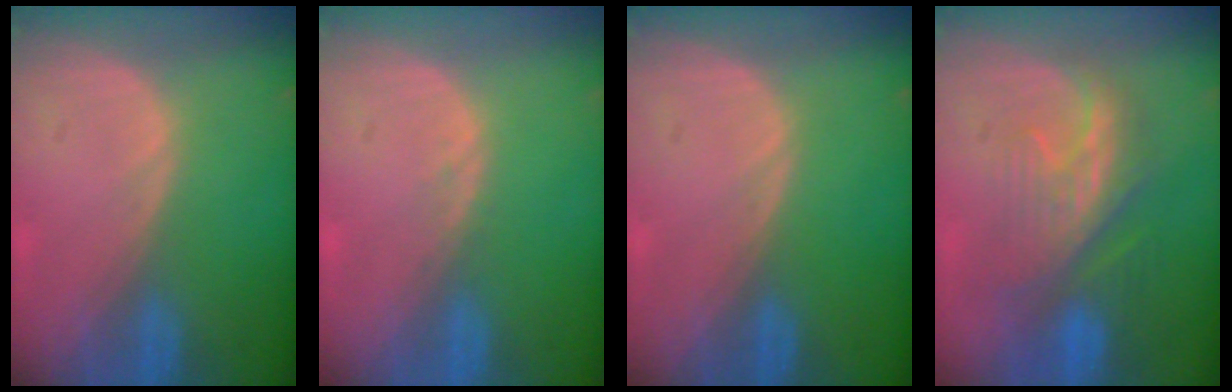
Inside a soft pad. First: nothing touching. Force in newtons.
{"total": 0.6, "press": 0.6, "slide": 0.1}
{"total": 0.0}
{"total": 8.5, "press": 8.3, "slide": 1.9}